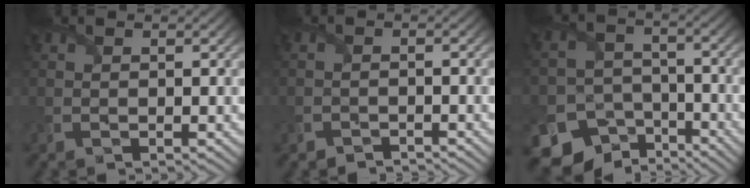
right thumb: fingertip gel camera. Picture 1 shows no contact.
{"total": 1.6, "force": [-1.5, -0.3, -0.3], "torque": [0.007, 0.000, -0.031]}
{"total": 13.0, "force": [-9.0, 8.8, 3.2], "torque": [-0.088, -0.054, -0.145]}